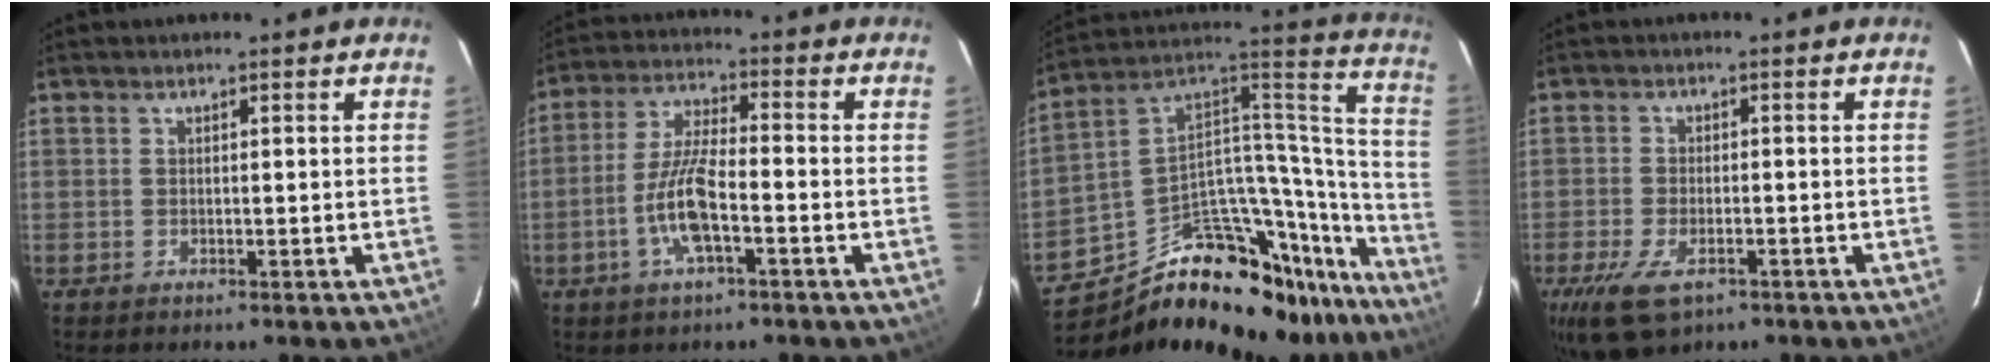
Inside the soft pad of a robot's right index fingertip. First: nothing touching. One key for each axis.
{"total": 8.9, "fx": -3.5, "fy": 2.0, "fz": 7.9, "tx": -0.166, "ty": 0.002, "tz": -0.068}
{"total": 29.7, "fx": -21.6, "fy": 15.1, "fz": 13.6, "tx": -0.178, "ty": 0.077, "tz": -0.318}
{"total": 9.4, "fx": -5.4, "fy": 4.7, "fz": 6.2, "tx": -0.151, "ty": -0.025, "tz": -0.095}